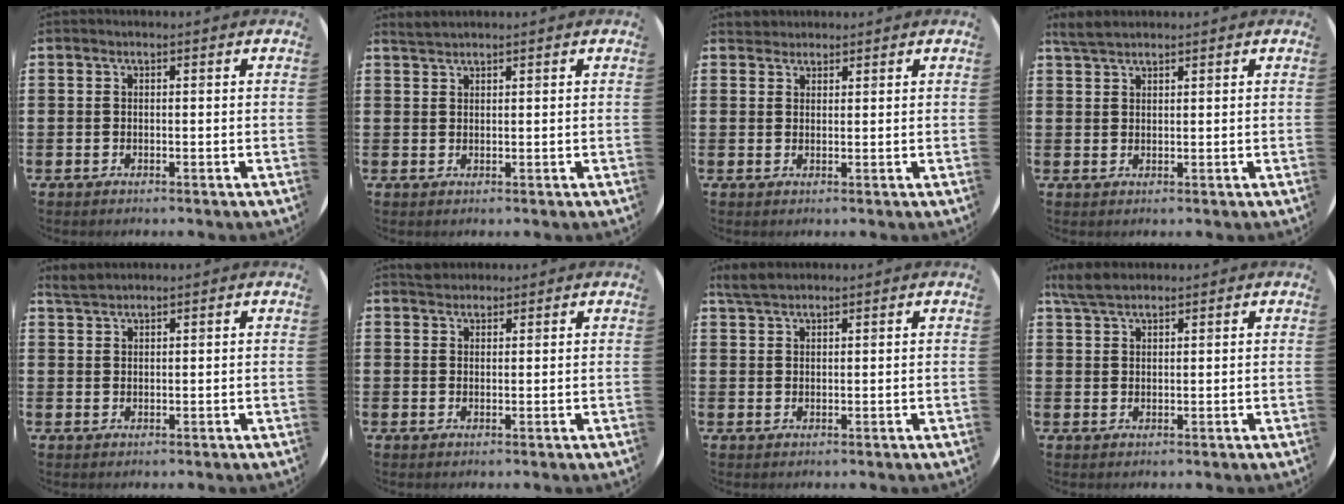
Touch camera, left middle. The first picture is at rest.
{"total": 1.3, "force": [1.3, 0.0, 0.1], "torque": [-0.003, 0.001, 0.025]}
{"total": 1.6, "force": [1.5, 0.6, -0.2], "torque": [0.001, 0.004, 0.030]}
{"total": 2.5, "force": [2.2, 0.6, 0.9], "torque": [-0.022, 0.006, 0.042]}
{"total": 1.8, "force": [1.8, 0.2, 0.3], "torque": [-0.010, 0.004, 0.035]}
{"total": 1.7, "force": [1.6, 0.6, -0.1], "torque": [0.006, 0.000, 0.031]}
{"total": 2.8, "force": [2.5, 0.7, 1.1], "torque": [-0.028, 0.005, 0.047]}
{"total": 3.9, "force": [3.3, 1.1, 1.8], "torque": [-0.042, 0.003, 0.062]}